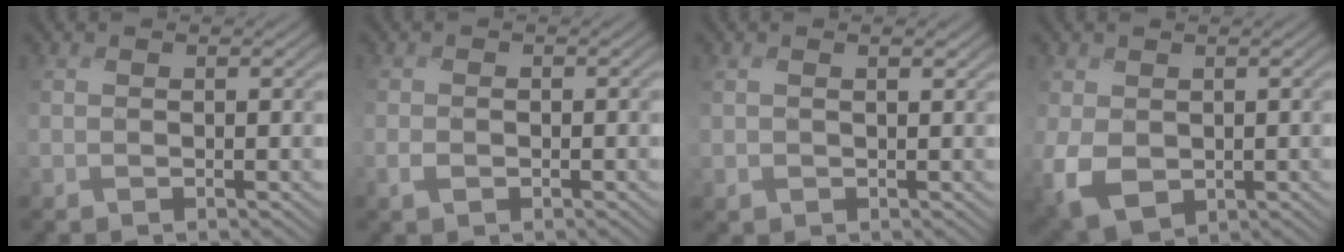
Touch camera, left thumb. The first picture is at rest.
{"total": 1.2, "force": [-0.9, 0.8, 0.4], "torque": [-0.007, -0.003, -0.020]}
{"total": 1.2, "force": [0.4, 0.8, 0.8], "torque": [-0.026, -0.001, 0.006]}
{"total": 5.8, "force": [-0.9, 4.4, 3.7], "torque": [-0.111, -0.022, -0.019]}